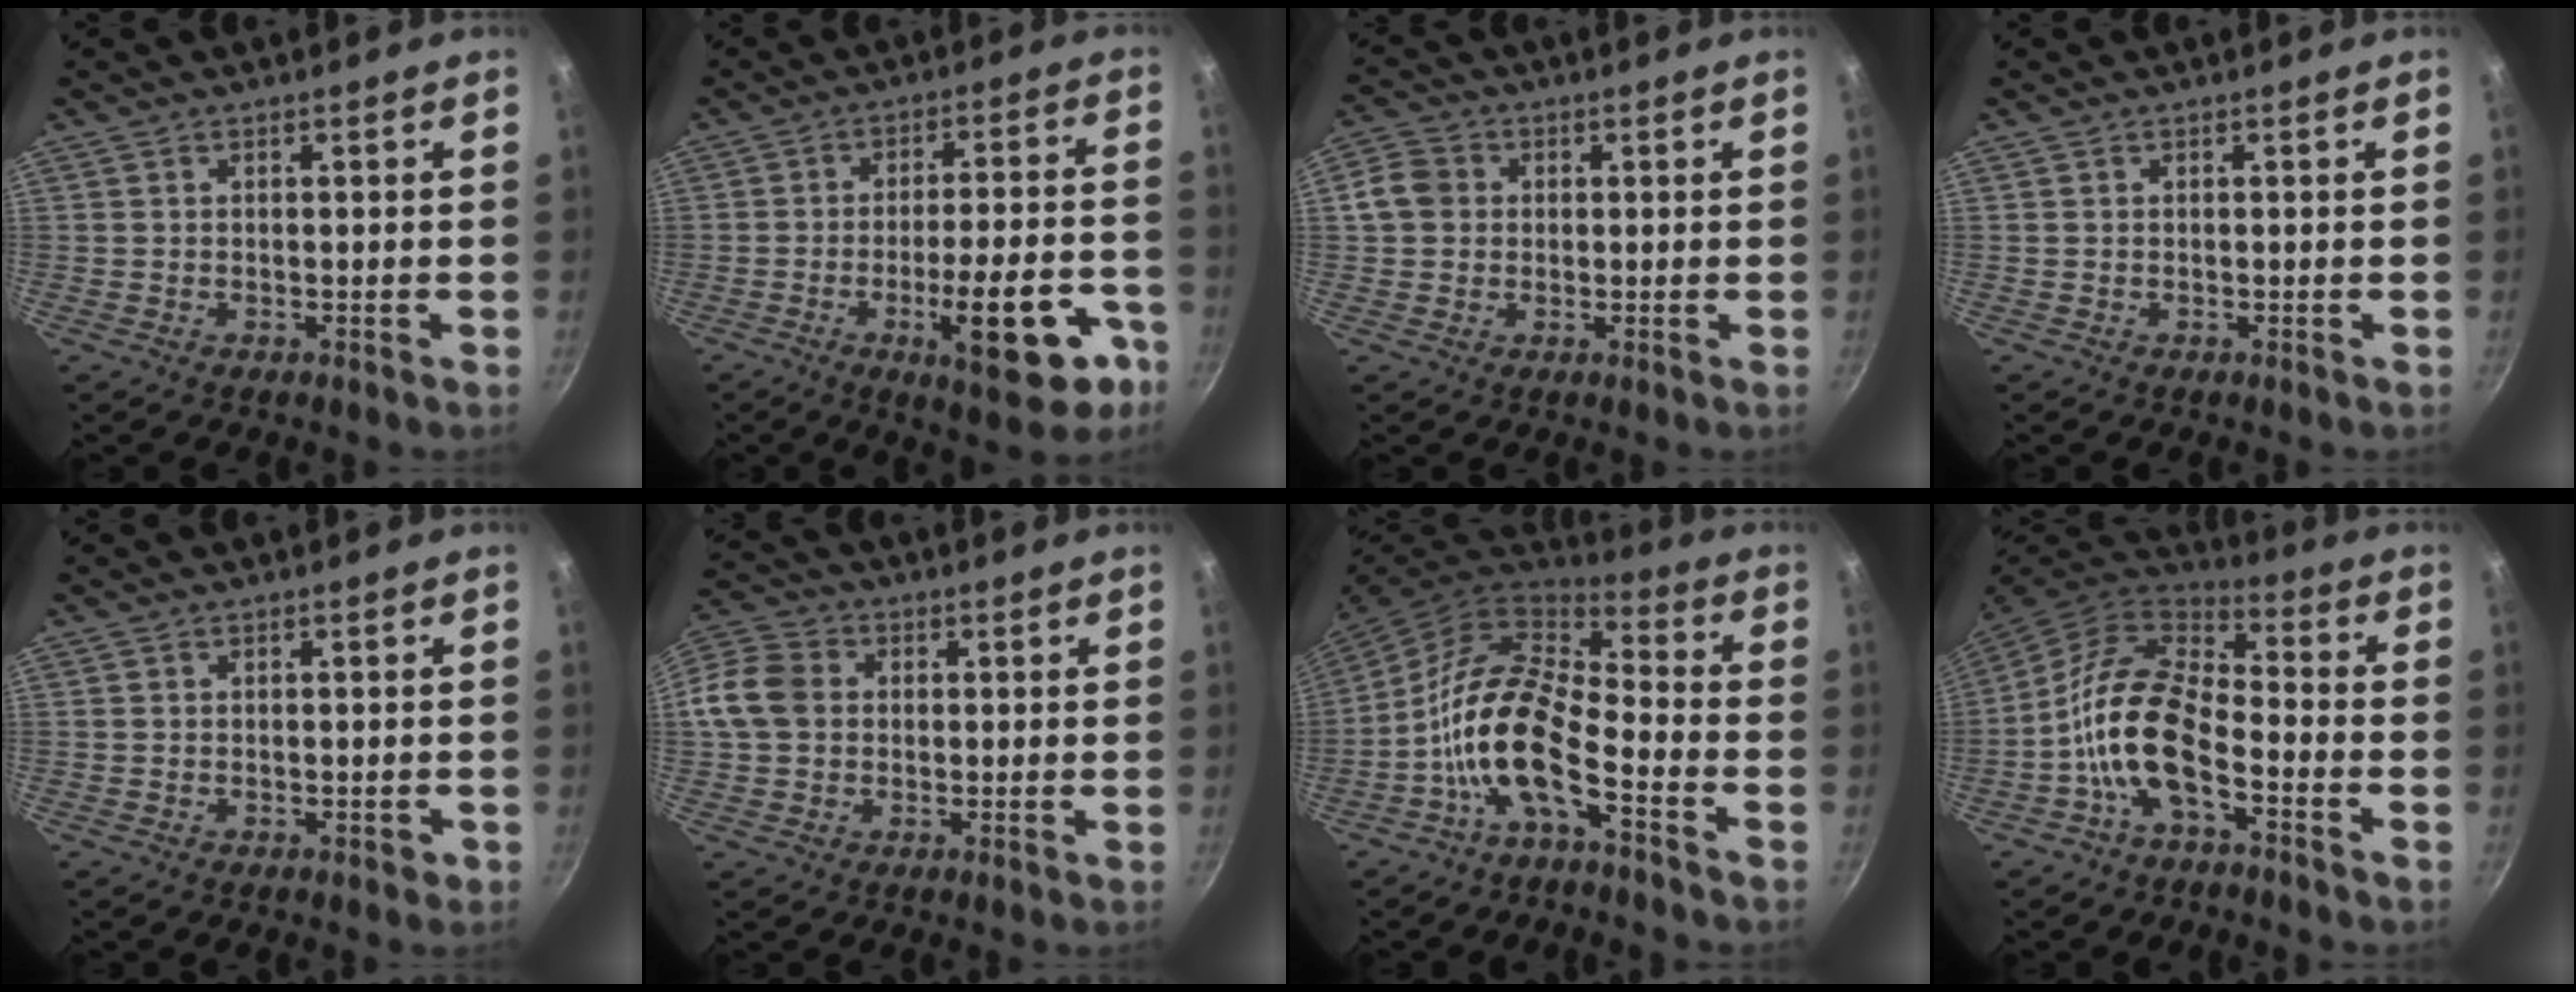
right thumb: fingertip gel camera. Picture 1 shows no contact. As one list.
[{"total": 16.7, "force": [-7.3, 5.4, 14.0], "torque": [-0.161, 0.037, -0.097]}, {"total": 5.6, "force": [0.5, 5.0, 2.4], "torque": [-0.025, 0.008, -0.005]}, {"total": 0.0}, {"total": 1.0, "force": [-0.4, 0.7, 0.5], "torque": [0.000, 0.005, -0.004]}, {"total": 10.1, "force": [0.4, 8.5, 5.5], "torque": [-0.093, 0.019, -0.009]}, {"total": 14.3, "force": [-5.7, 5.9, 11.7], "torque": [-0.220, 0.060, -0.123]}, {"total": 14.1, "force": [-5.1, 7.1, 11.1], "torque": [-0.205, 0.050, -0.113]}]